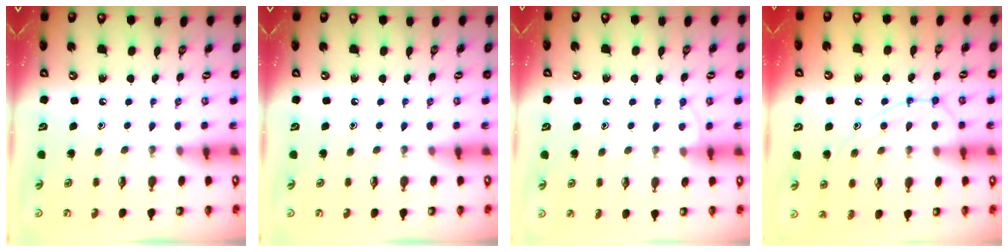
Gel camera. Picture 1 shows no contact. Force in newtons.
{"total": 0.0}
{"total": 4.3, "press": 4.2, "slide": 0.5}
{"total": 11.2, "press": 11.1, "slide": 0.7}